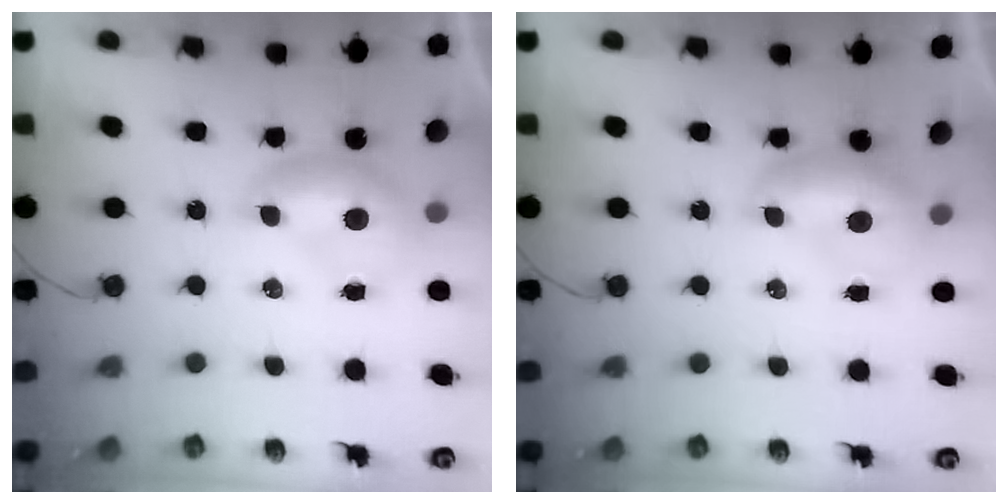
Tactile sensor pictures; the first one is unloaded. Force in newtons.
{"total": 0.7, "press": 0.7, "slide": 0.1}